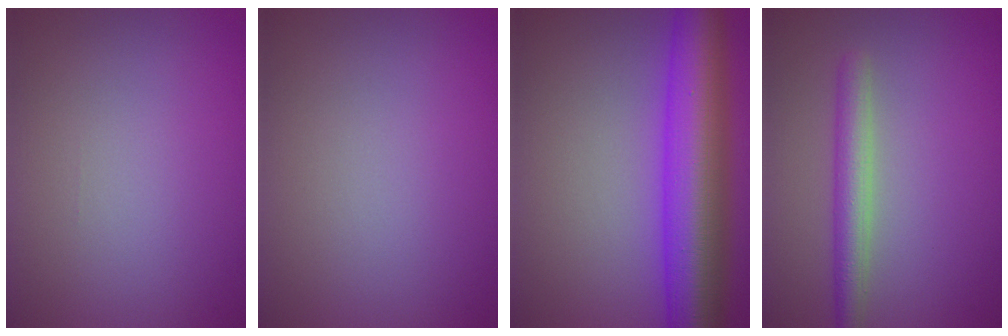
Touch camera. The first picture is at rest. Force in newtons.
{"total": 0.0}
{"total": 10.3, "press": 10.3, "slide": 0.1}
{"total": 3.0, "press": 3.0, "slide": 0.1}